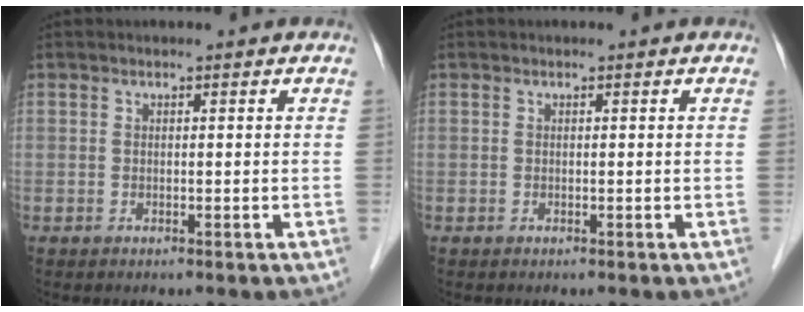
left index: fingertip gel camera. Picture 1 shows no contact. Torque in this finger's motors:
{"motor_torque": [0.00, 0.00, 0.00, 0.00]}